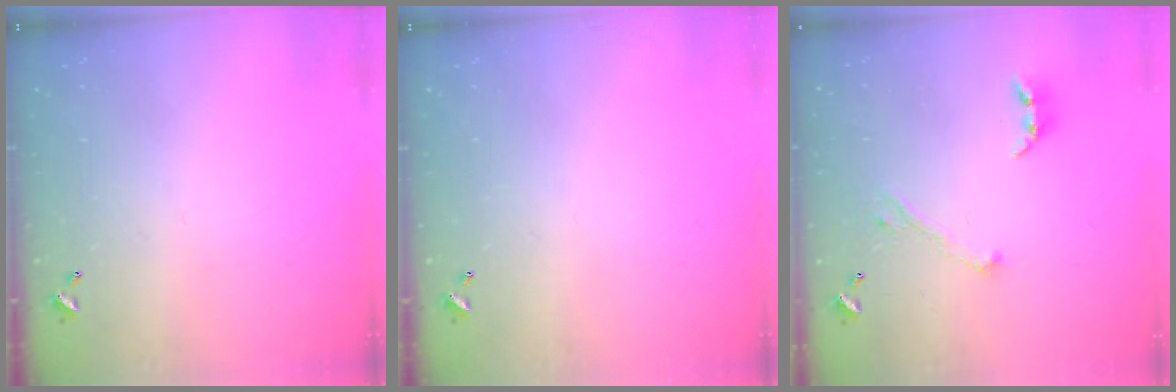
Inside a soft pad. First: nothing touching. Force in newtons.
{"total": 0.0}
{"total": 2.9, "press": 2.8, "slide": 0.8}